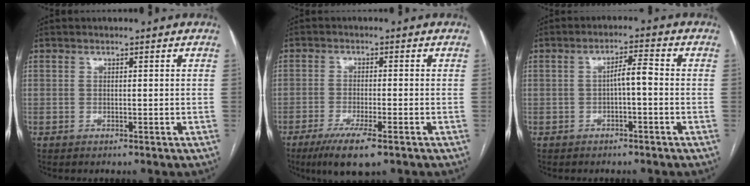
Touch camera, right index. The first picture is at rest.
{"total": 7.3, "force": [-4.6, 1.0, 5.6], "torque": [-0.097, -0.018, -0.074]}
{"total": 3.3, "force": [-0.5, 0.6, 3.2], "torque": [-0.052, 0.011, -0.009]}